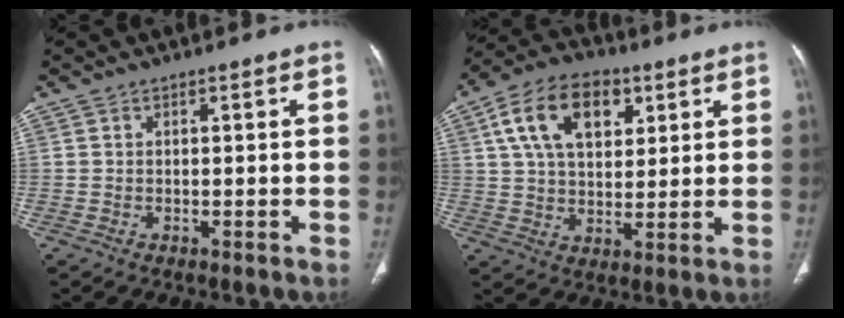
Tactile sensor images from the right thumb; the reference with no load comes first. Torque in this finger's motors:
{"motor_torque": [1.44, 1.97, 1.53, 0.51, 0.15]}